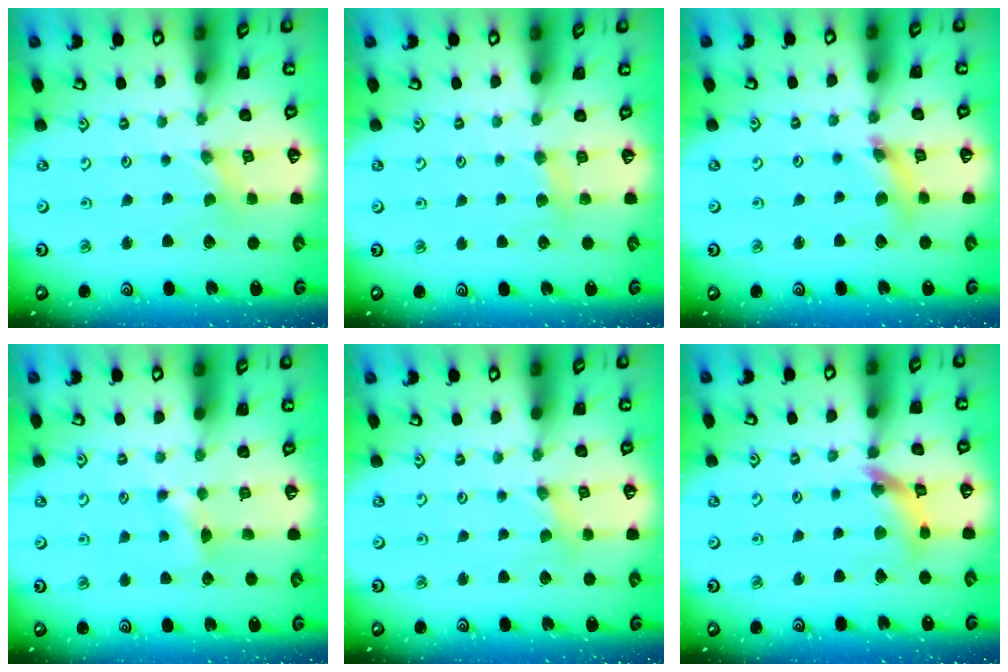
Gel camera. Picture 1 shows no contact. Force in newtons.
{"total": 4.5, "press": 4.4, "slide": 0.8}
{"total": 7.9, "press": 7.8, "slide": 1.1}
{"total": 4.6, "press": 4.5, "slide": 0.8}
{"total": 1.2, "press": 1.1, "slide": 0.2}
{"total": 10.1, "press": 10.1, "slide": 1.1}